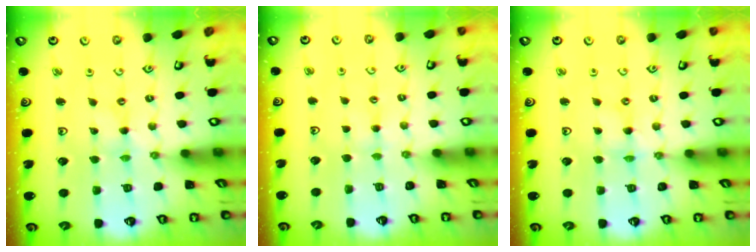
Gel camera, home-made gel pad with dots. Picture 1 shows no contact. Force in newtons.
{"total": 2.2, "press": 2.2, "slide": 0.4}
{"total": 0.8, "press": 0.7, "slide": 0.2}